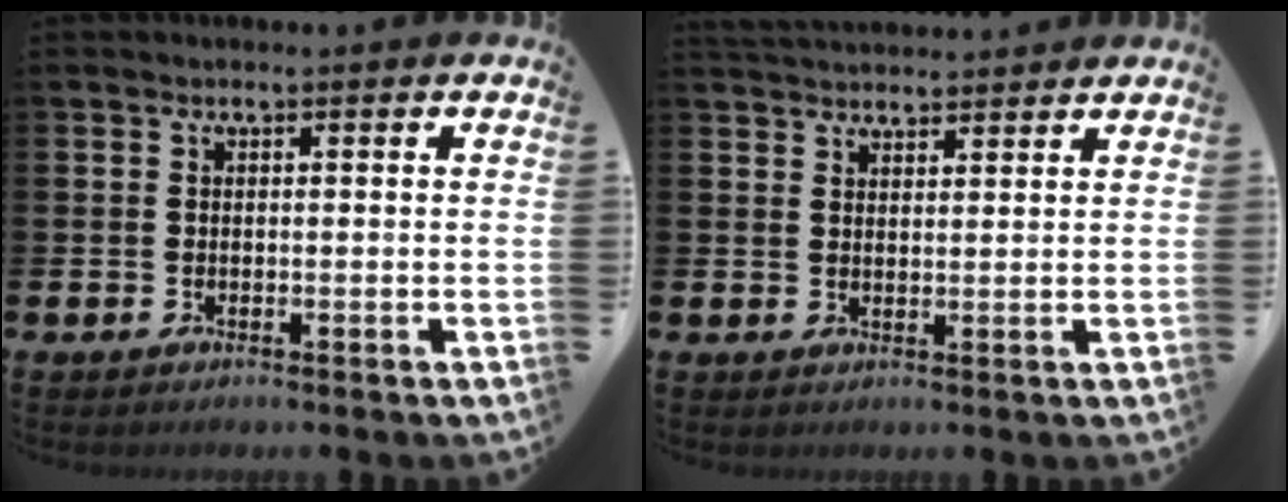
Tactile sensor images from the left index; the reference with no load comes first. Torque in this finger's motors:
{"motor_torque": [0.16, -0.96, 0.25, 0.06]}